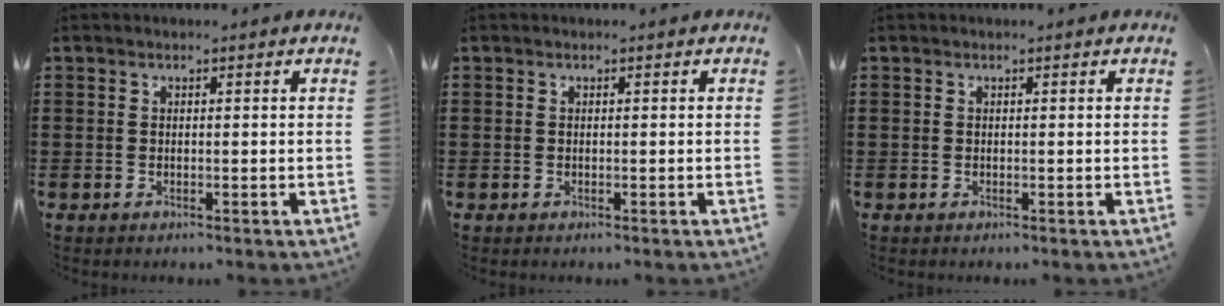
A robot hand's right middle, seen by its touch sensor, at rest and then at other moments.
{"total": 0.0}
{"total": 0.0}